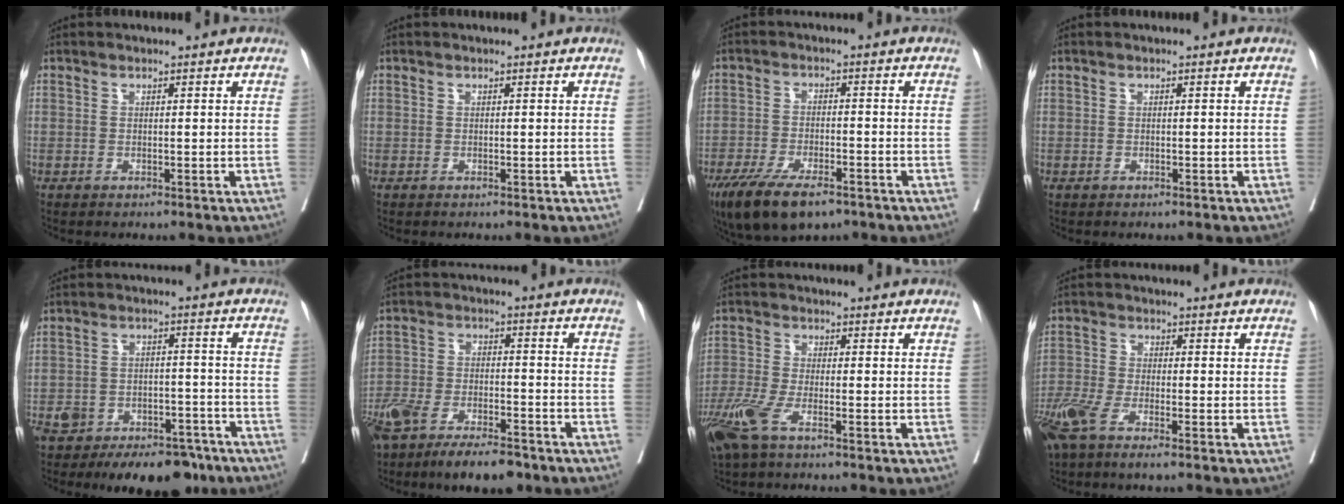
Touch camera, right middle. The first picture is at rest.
{"total": 0.0}
{"total": 11.1, "force": [-7.6, 3.8, 7.1], "torque": [-0.123, -0.015, -0.127]}
{"total": 0.0}
{"total": 14.3, "force": [-10.5, 6.8, 6.9], "torque": [-0.107, 0.017, -0.153]}
{"total": 13.6, "force": [-9.9, 4.5, 8.2], "torque": [-0.155, -0.008, -0.168]}
{"total": 6.4, "force": [-3.9, 1.5, 4.9], "torque": [-0.116, -0.015, -0.078]}
{"total": 6.5, "force": [-4.3, 1.3, 4.8], "torque": [-0.109, -0.010, -0.088]}